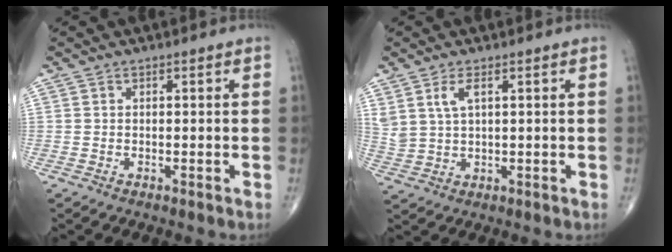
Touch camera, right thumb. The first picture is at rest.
{"total": 4.5, "force": [2.3, 1.8, 3.5], "torque": [-0.075, -0.006, 0.054]}